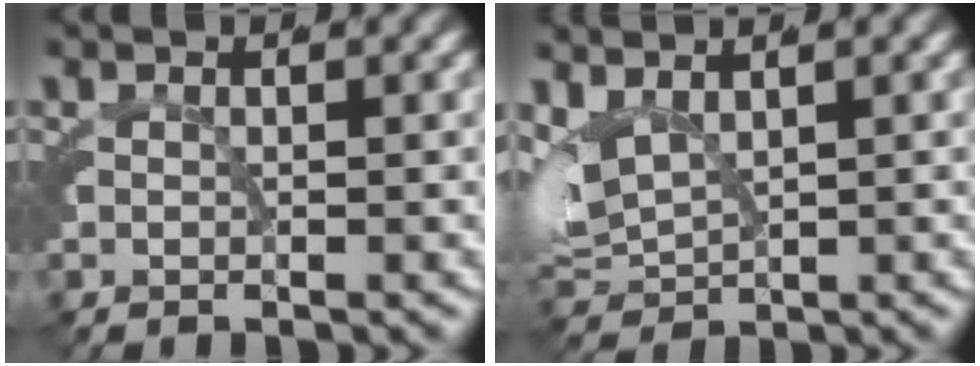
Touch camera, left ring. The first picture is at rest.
{"total": 6.2, "force": [1.0, 4.9, 3.7], "torque": [-0.115, -0.019, 0.025]}